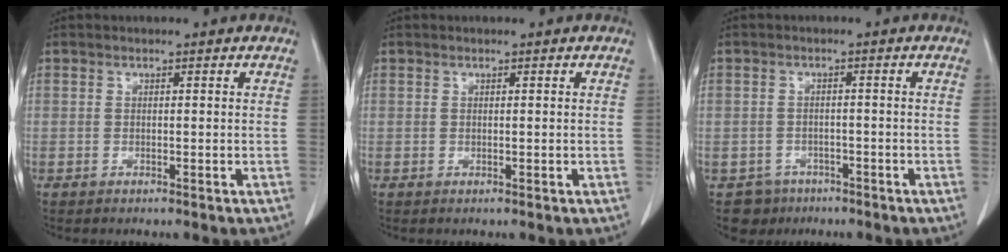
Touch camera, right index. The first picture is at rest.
{"total": 0.0}
{"total": 4.0, "force": [-2.5, 3.1, -0.5], "torque": [0.012, 0.010, -0.037]}